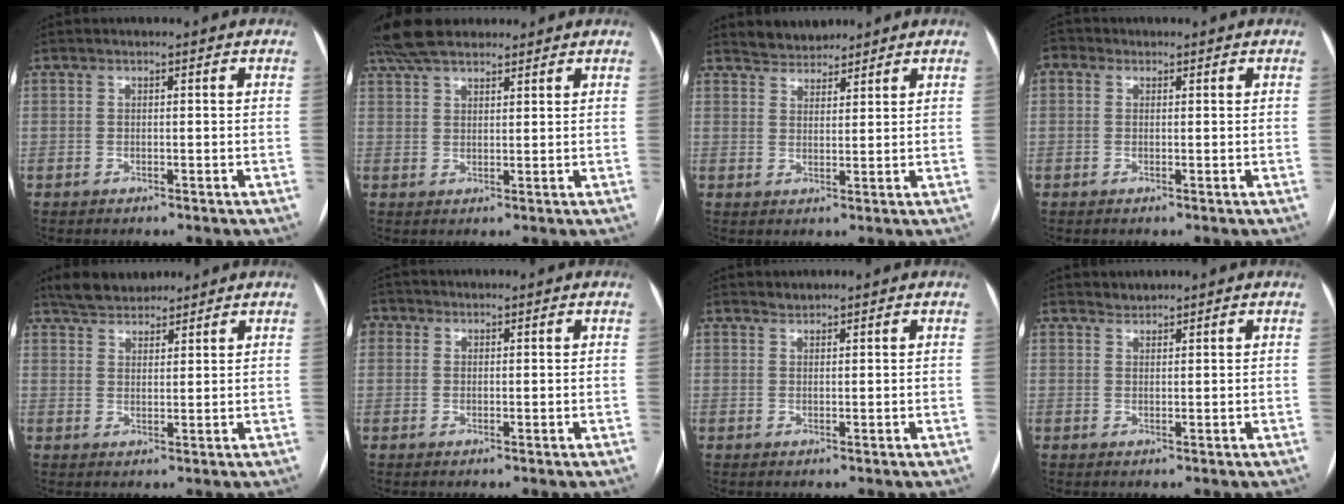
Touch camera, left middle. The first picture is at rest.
{"total": 8.7, "force": [7.2, 2.8, 3.9], "torque": [-0.074, 0.034, 0.131]}
{"total": 3.8, "force": [3.6, 1.2, 0.2], "torque": [-0.007, 0.015, 0.064]}
{"total": 1.1, "force": [0.3, 1.0, 0.4], "torque": [-0.007, 0.008, 0.001]}
{"total": 6.0, "force": [5.4, 2.0, 1.7], "torque": [-0.029, 0.022, 0.099]}
{"total": 1.7, "force": [0.6, 1.6, 0.2], "torque": [0.002, 0.003, 0.008]}
{"total": 1.0, "force": [0.9, 0.1, -0.1], "torque": [-0.005, 0.002, 0.020]}
{"total": 1.2, "force": [1.2, 0.1, -0.3], "torque": [-0.003, 0.003, 0.024]}